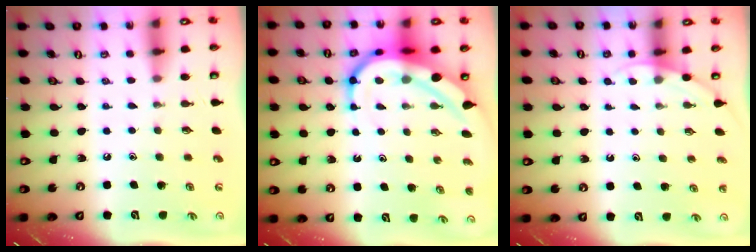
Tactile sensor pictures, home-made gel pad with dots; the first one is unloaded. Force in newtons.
{"total": 12.0, "press": 11.9, "slide": 1.3}
{"total": 2.5, "press": 2.5, "slide": 0.1}